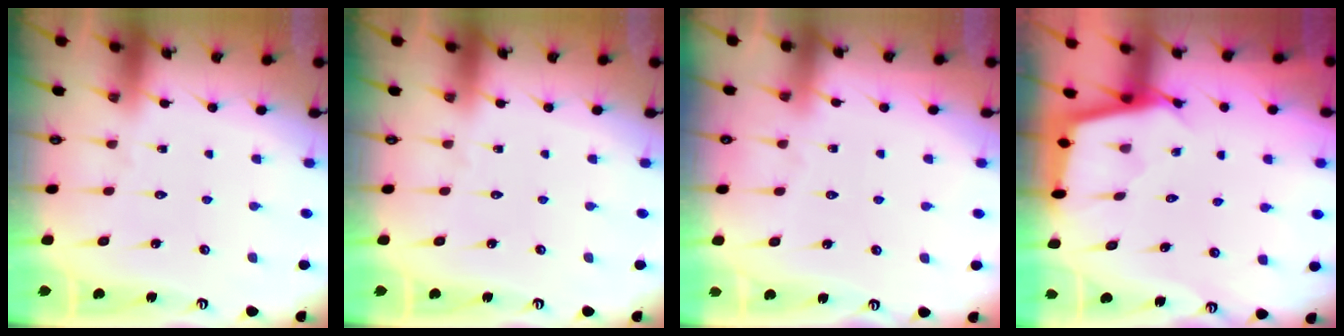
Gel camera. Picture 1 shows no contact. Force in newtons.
{"total": 0.0}
{"total": 2.6, "press": 2.5, "slide": 0.4}
{"total": 2.5, "press": 2.5, "slide": 0.2}